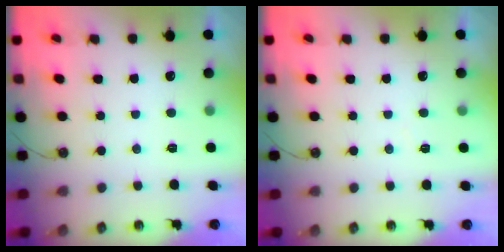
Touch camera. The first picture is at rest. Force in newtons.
{"total": 2.6, "press": 2.6, "slide": 0.4}